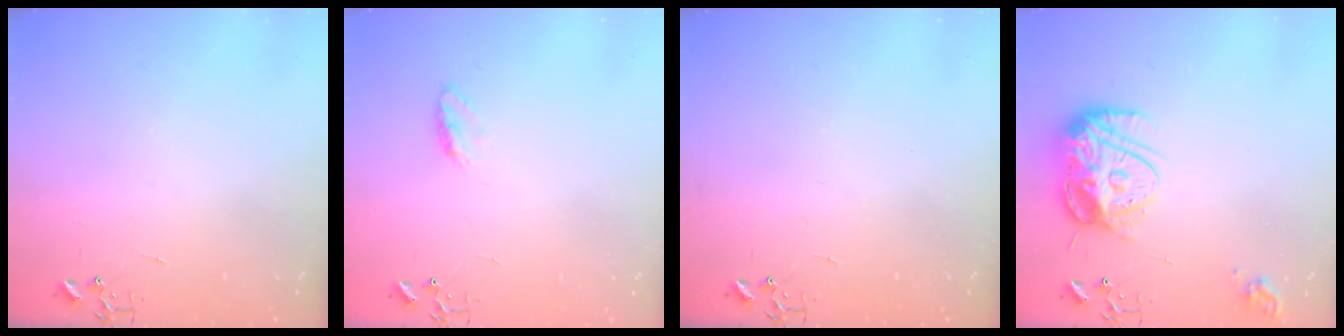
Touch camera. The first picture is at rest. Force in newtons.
{"total": 5.0, "press": 5.0, "slide": 0.7}
{"total": 0.0}
{"total": 19.1, "press": 19.1, "slide": 1.5}